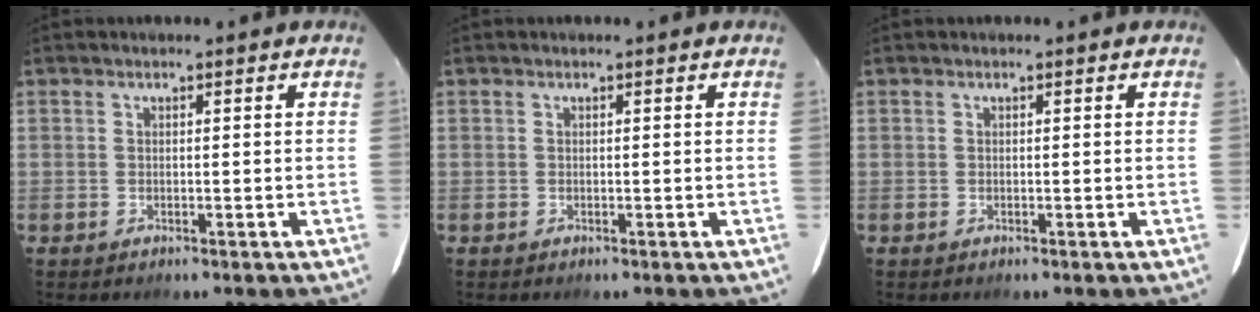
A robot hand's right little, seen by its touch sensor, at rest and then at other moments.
{"total": 0.0}
{"total": 0.0}